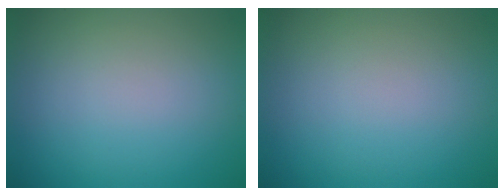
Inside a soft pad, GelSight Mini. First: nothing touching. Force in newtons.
{"total": 0.0}